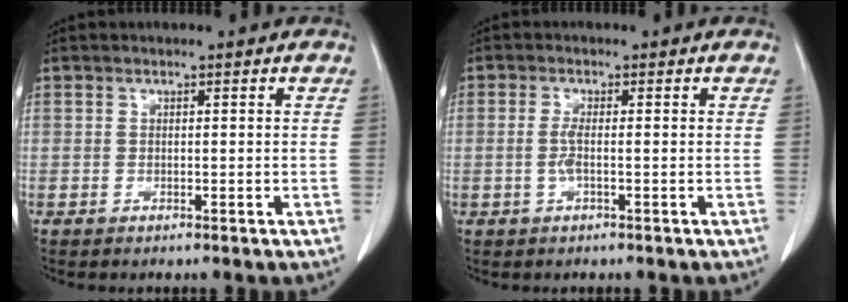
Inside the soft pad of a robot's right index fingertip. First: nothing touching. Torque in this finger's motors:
{"motor_torque": [-0.06, 0.11, -0.01, 0.00]}